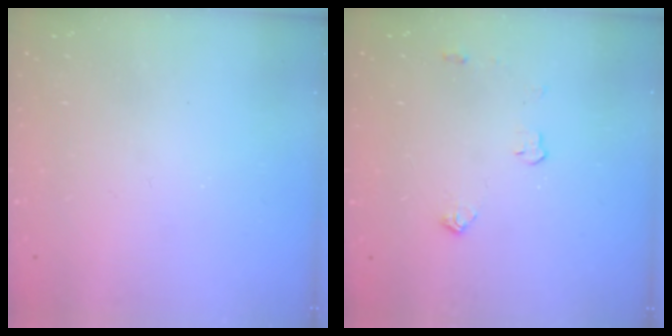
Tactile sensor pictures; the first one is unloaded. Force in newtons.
{"total": 4.6, "press": 4.6, "slide": 0.7}